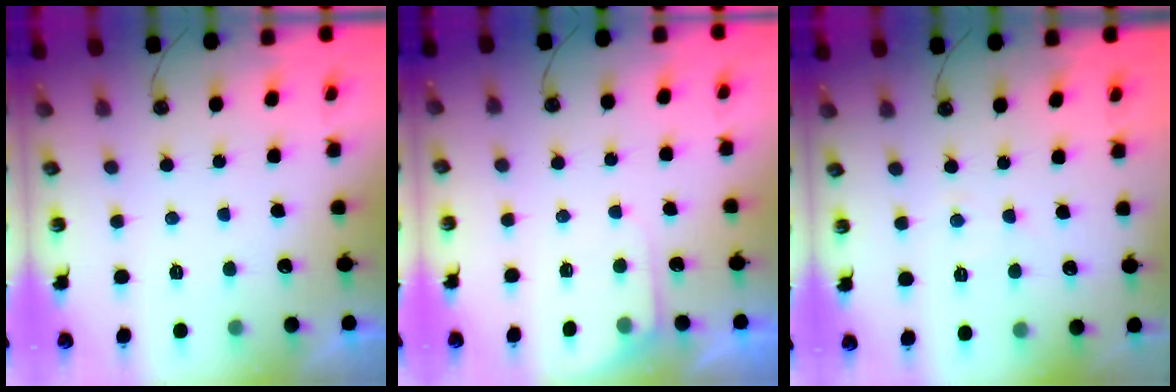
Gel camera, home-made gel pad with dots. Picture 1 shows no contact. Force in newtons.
{"total": 4.0, "press": 3.9, "slide": 0.6}
{"total": 4.8, "press": 4.7, "slide": 0.7}